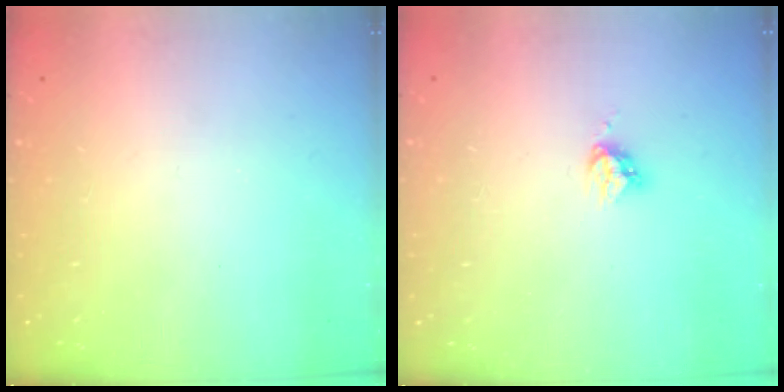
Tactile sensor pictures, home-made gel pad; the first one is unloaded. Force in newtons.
{"total": 3.9, "press": 3.9, "slide": 0.1}